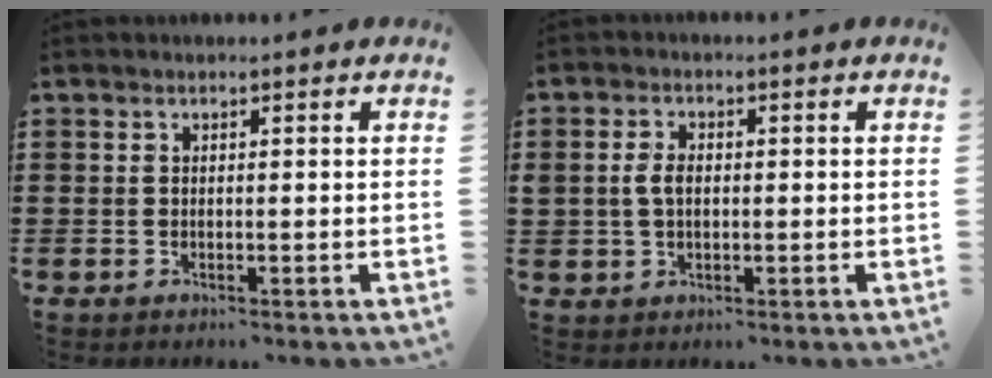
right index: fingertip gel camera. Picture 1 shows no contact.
{"total": 3.1, "force": [0.1, 1.9, 2.4], "torque": [-0.065, 0.001, -0.003]}